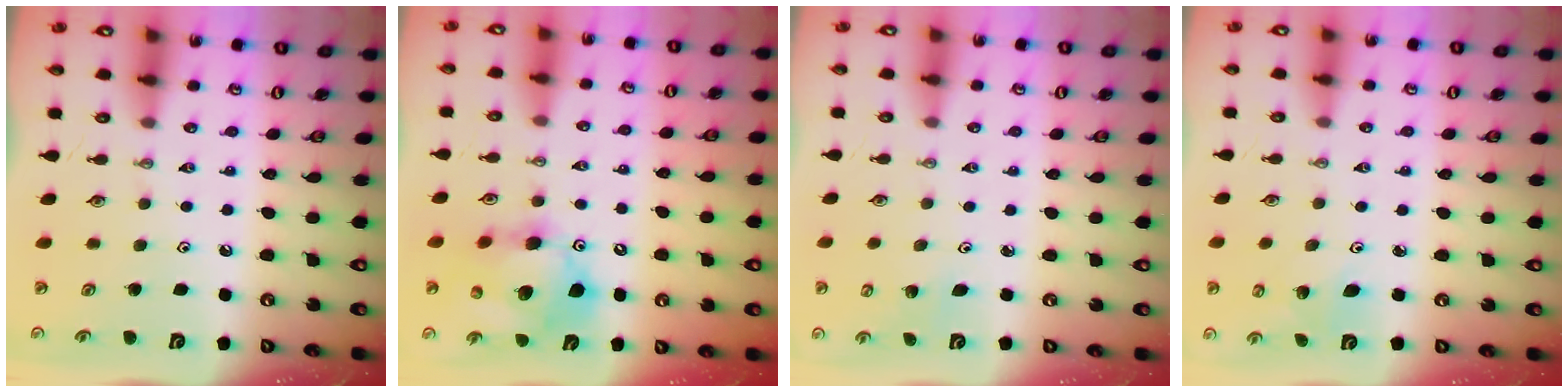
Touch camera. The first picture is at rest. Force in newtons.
{"total": 13.6, "press": 13.4, "slide": 2.3}
{"total": 1.4, "press": 1.4, "slide": 0.1}
{"total": 4.7, "press": 4.6, "slide": 0.7}